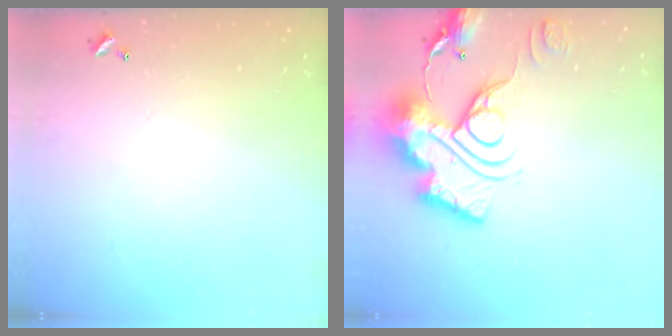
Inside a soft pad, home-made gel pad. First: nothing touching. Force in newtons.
{"total": 21.4, "press": 21.3, "slide": 2.0}